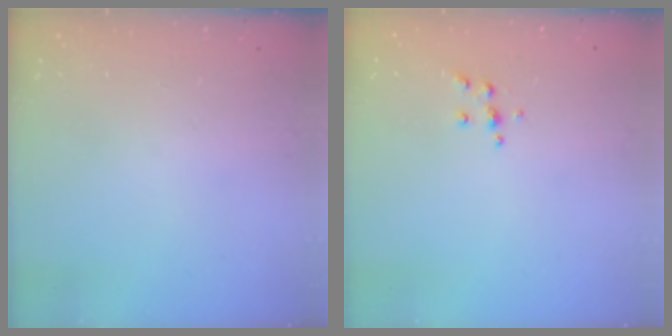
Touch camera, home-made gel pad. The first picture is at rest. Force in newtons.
{"total": 5.3, "press": 5.2, "slide": 0.5}